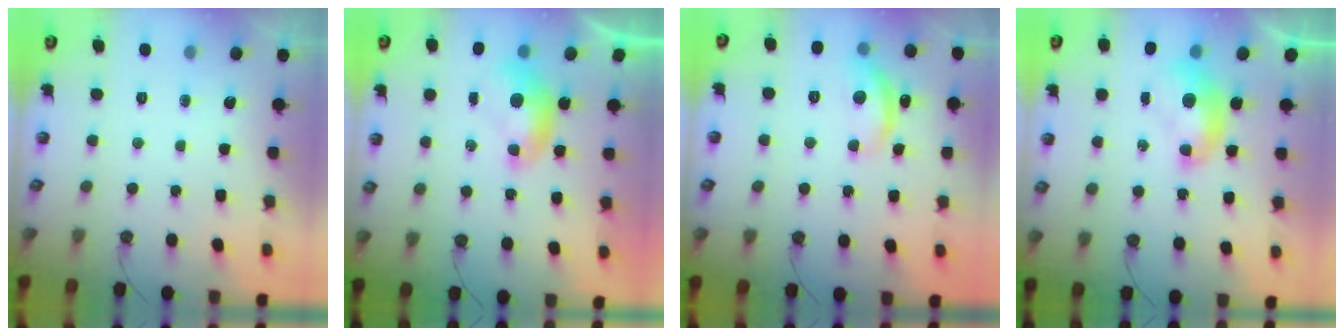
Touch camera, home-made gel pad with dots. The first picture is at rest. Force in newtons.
{"total": 0.0}
{"total": 7.4, "press": 7.4, "slide": 0.6}
{"total": 1.5, "press": 1.5, "slide": 0.1}